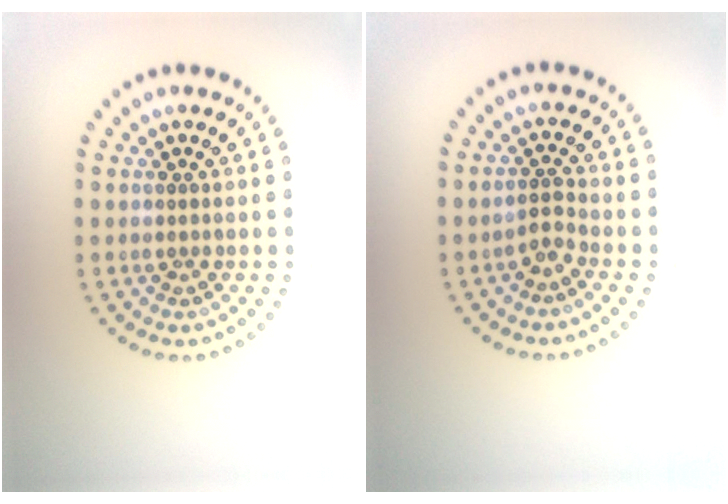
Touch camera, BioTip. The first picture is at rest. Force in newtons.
{"total": 1.5, "press": 1.0, "slide": 1.2}